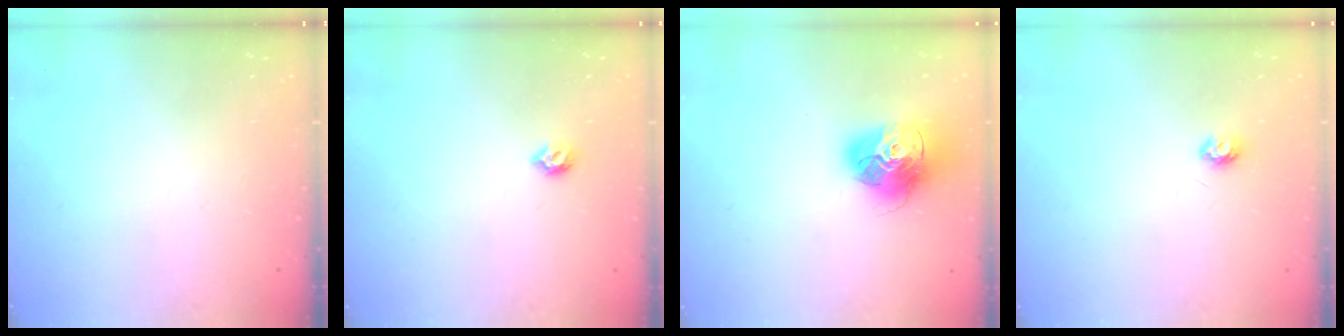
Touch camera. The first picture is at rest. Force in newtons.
{"total": 5.0, "press": 4.9, "slide": 1.1}
{"total": 16.1, "press": 16.0, "slide": 1.6}
{"total": 4.6, "press": 4.6, "slide": 0.5}